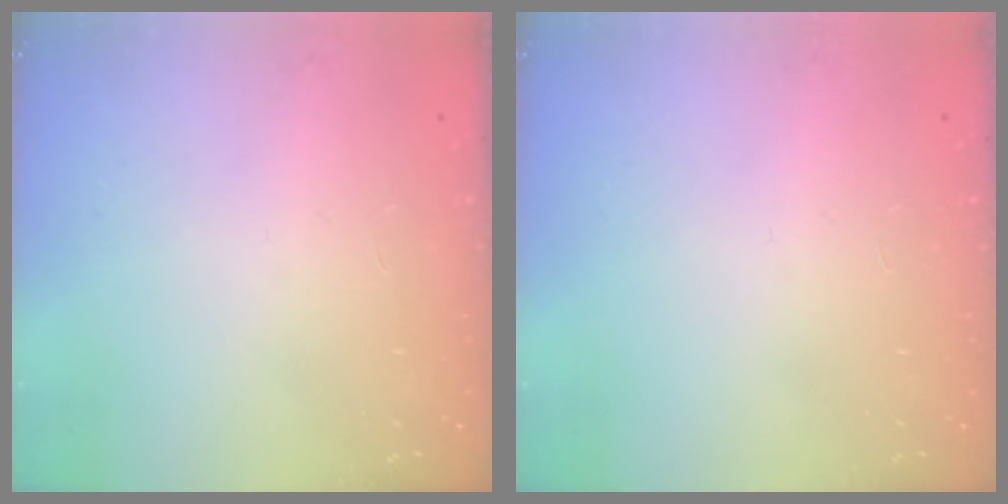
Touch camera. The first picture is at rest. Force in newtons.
{"total": 0.0}